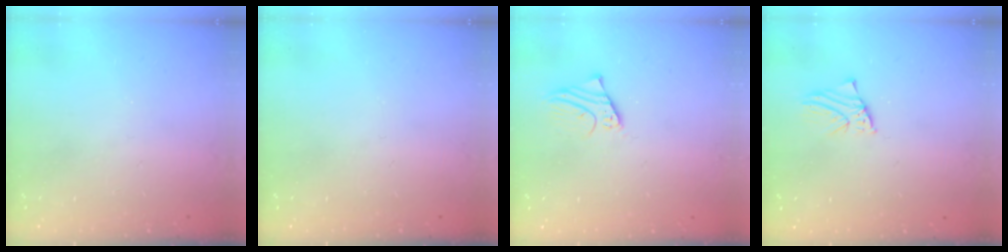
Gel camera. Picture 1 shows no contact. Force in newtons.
{"total": 0.0}
{"total": 2.2, "press": 2.2, "slide": 0.1}
{"total": 0.9, "press": 0.9, "slide": 0.0}